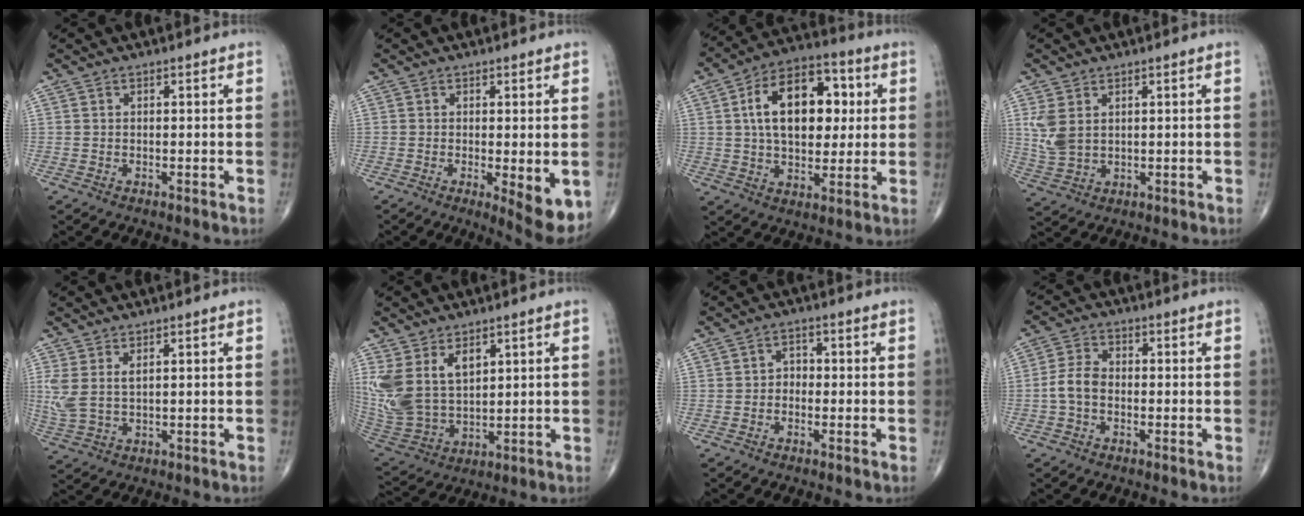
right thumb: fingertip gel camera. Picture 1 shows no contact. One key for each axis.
{"total": 7.4, "fx": -1.6, "fy": 2.0, "fz": 6.9, "tx": -0.092, "ty": -0.021, "tz": -0.019}
{"total": 17.9, "fx": 3.4, "fy": 10.9, "fz": 13.8, "tx": -0.188, "ty": 0.013, "tz": 0.051}
{"total": 5.7, "fx": 1.7, "fy": 3.7, "fz": 4.0, "tx": -0.090, "ty": -0.005, "tz": 0.046}
{"total": 5.2, "fx": 1.8, "fy": 2.3, "fz": 4.3, "tx": -0.116, "ty": -0.002, "tz": 0.047}
{"total": 13.9, "fx": 5.7, "fy": 8.5, "fz": 9.4, "tx": -0.198, "ty": -0.021, "tz": 0.134}
{"total": 2.2, "fx": -0.7, "fy": 1.8, "fz": 1.1, "tx": 0.000, "ty": 0.011, "tz": -0.022}
{"total": 5.4, "fx": -1.2, "fy": 3.6, "fz": 3.9, "tx": -0.078, "ty": 0.020, "tz": -0.032}